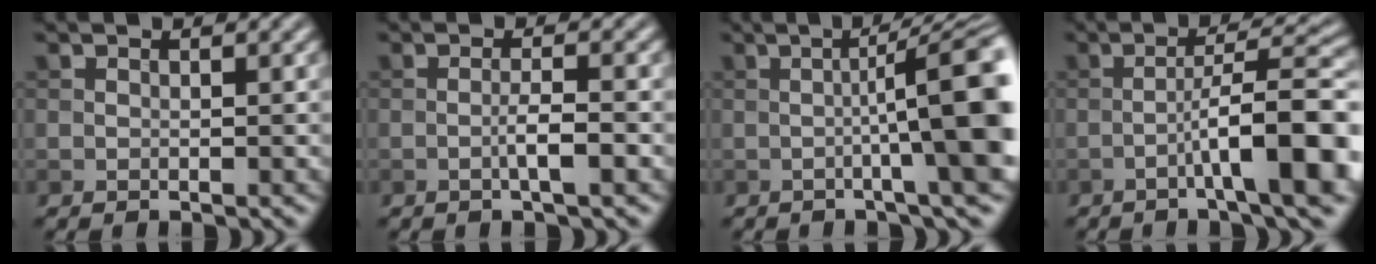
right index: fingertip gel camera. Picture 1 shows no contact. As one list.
[{"total": 2.2, "force": [-0.7, 0.2, 2.0], "torque": [-0.036, 0.005, -0.015]}, {"total": 10.3, "force": [-0.3, 1.8, 10.2], "torque": [-0.120, 0.018, -0.007]}, {"total": 9.8, "force": [-3.5, 1.8, 9.0], "torque": [-0.127, 0.022, -0.057]}]